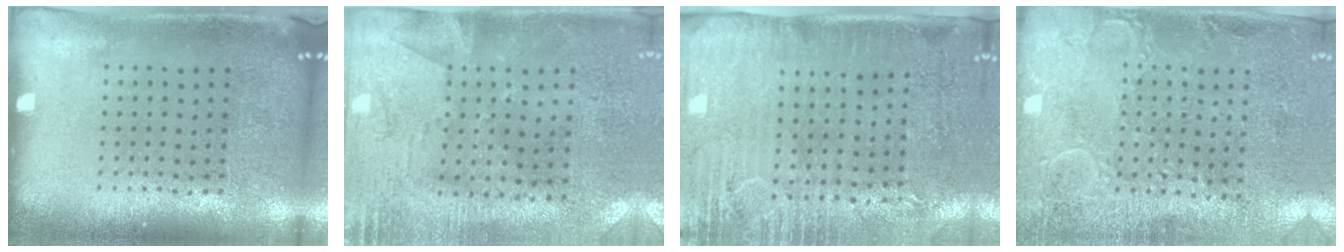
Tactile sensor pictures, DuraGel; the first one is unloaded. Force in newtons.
{"total": 2.8, "press": 2.2, "slide": 1.6}
{"total": 3.0, "press": 2.5, "slide": 1.7}
{"total": 2.9, "press": 2.4, "slide": 1.6}